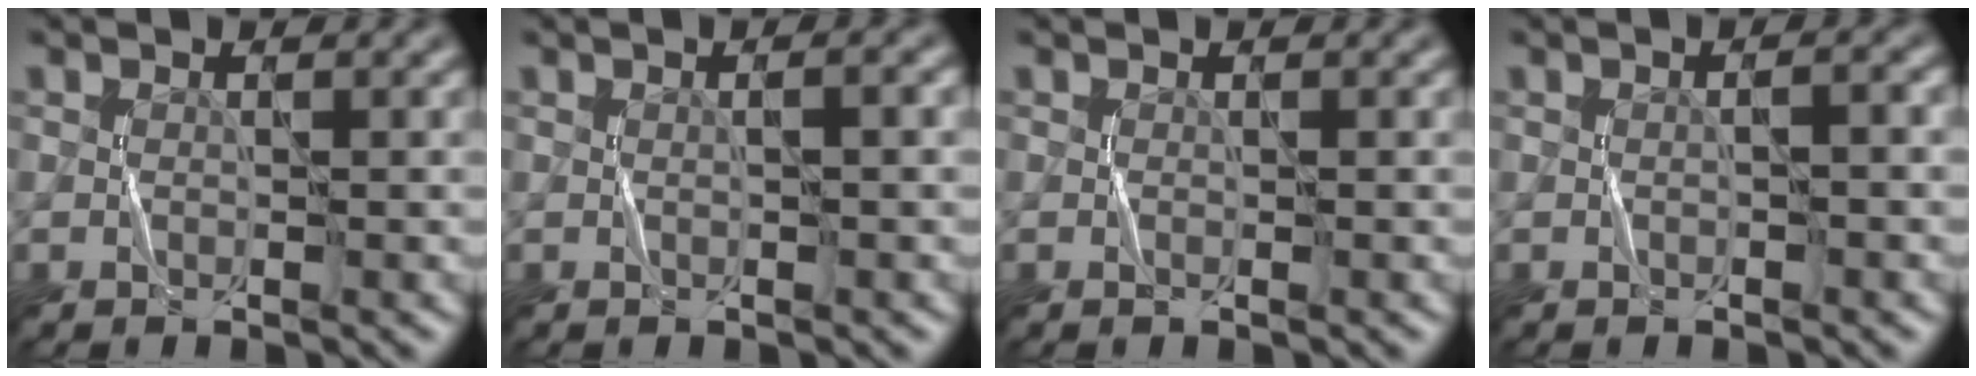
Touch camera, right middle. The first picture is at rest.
{"total": 1.8, "force": [0.5, 0.5, 1.6], "torque": [-0.017, -0.003, 0.000]}
{"total": 0.0}
{"total": 1.9, "force": [0.3, 0.7, 1.7], "torque": [-0.013, 0.003, -0.006]}